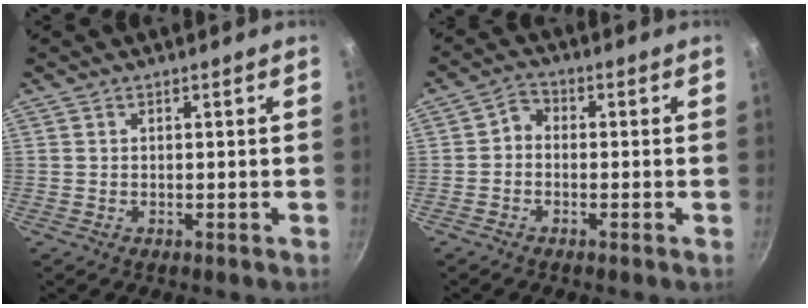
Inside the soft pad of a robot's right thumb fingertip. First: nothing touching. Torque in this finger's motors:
{"motor_torque": [-0.01, -0.01, -0.16, -0.10, 0.00]}